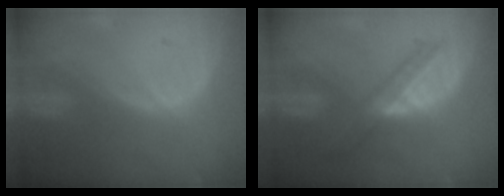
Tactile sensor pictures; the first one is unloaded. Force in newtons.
{"total": 5.9, "press": 5.2, "slide": 2.9}